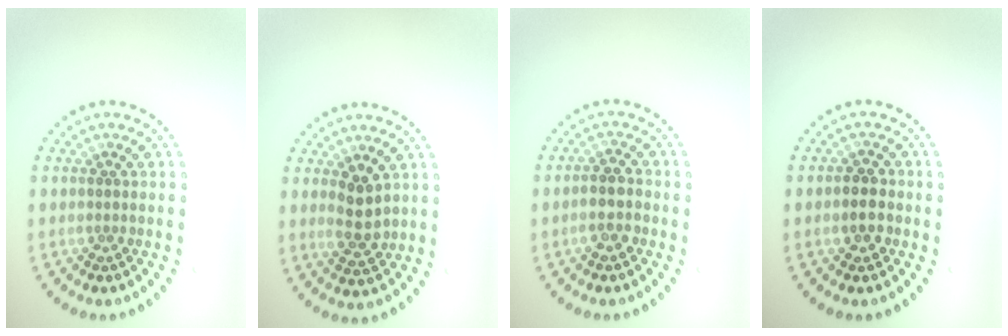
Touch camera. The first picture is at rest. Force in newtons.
{"total": 2.6, "press": 2.5, "slide": 0.6}
{"total": 2.2, "press": 2.1, "slide": 0.7}
{"total": 2.0, "press": 2.0, "slide": 0.4}